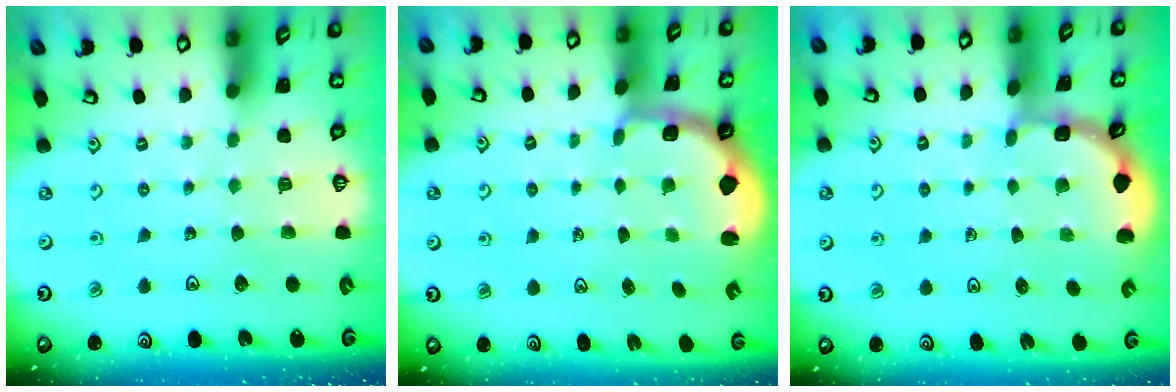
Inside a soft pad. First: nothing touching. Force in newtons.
{"total": 2.4, "press": 1.2, "slide": 2.1}
{"total": 1.9, "press": 1.9, "slide": 0.1}